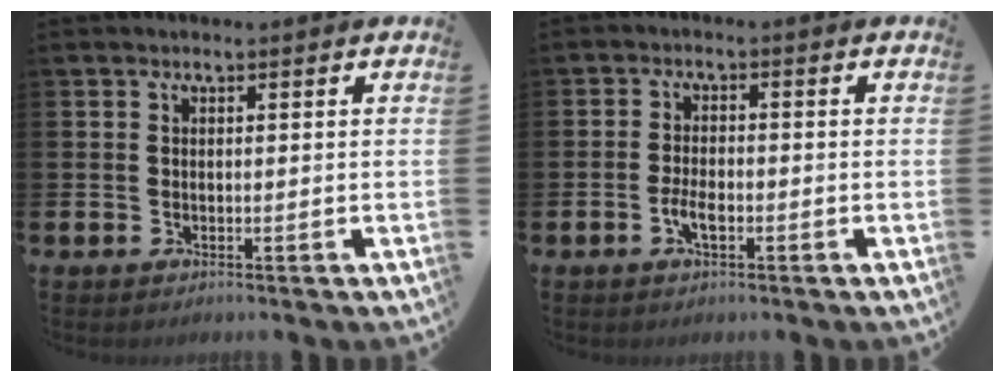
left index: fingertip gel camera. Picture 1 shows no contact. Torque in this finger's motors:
{"motor_torque": [0.59, 0.23, 0.08, 0.08]}